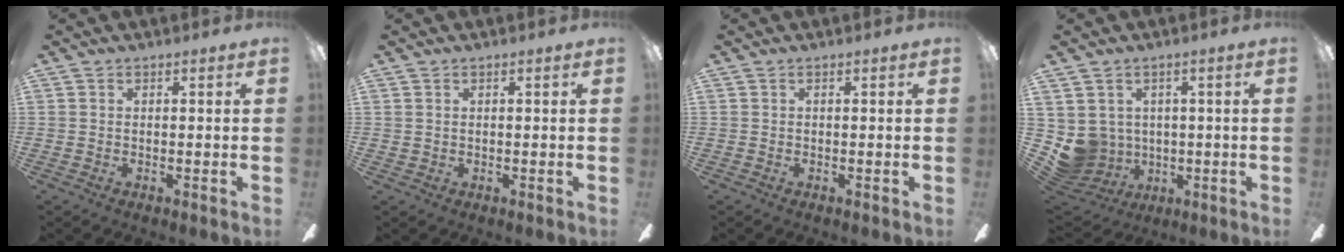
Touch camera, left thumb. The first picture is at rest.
{"total": 0.7, "force": [0.4, 0.6, 0.2], "torque": [-0.004, 0.004, 0.006]}
{"total": 0.0}
{"total": 7.0, "force": [0.6, 7.0, 0.9], "torque": [-0.067, -0.013, 0.019]}